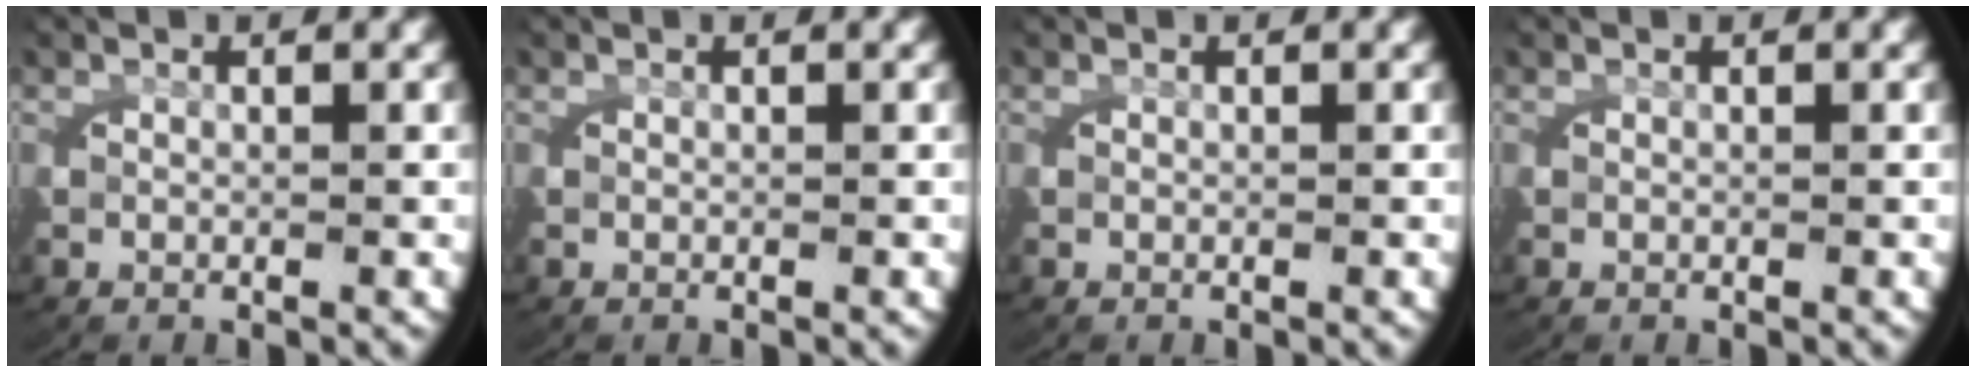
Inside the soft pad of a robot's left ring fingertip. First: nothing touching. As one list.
[{"total": 0.0}, {"total": 0.0}, {"total": 0.0}]